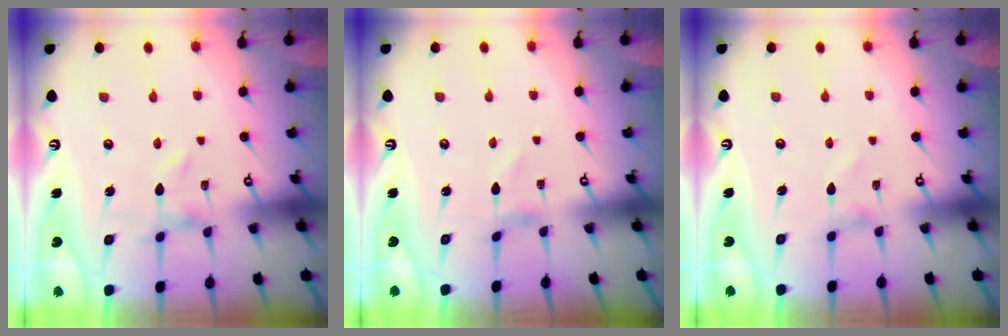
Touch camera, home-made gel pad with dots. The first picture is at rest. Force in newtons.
{"total": 1.0, "press": 1.0, "slide": 0.1}
{"total": 0.8, "press": 0.7, "slide": 0.1}